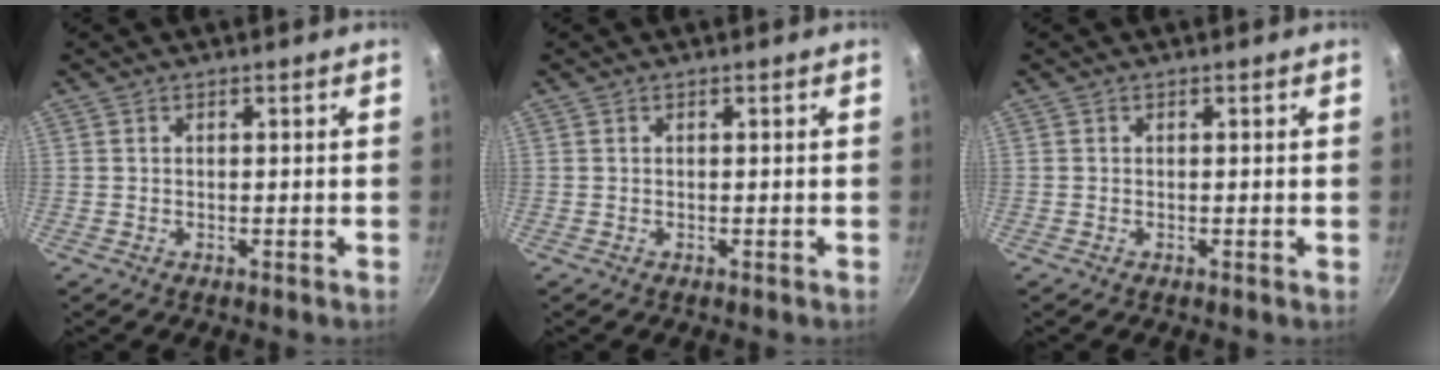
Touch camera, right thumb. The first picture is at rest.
{"total": 0.0}
{"total": 0.0}